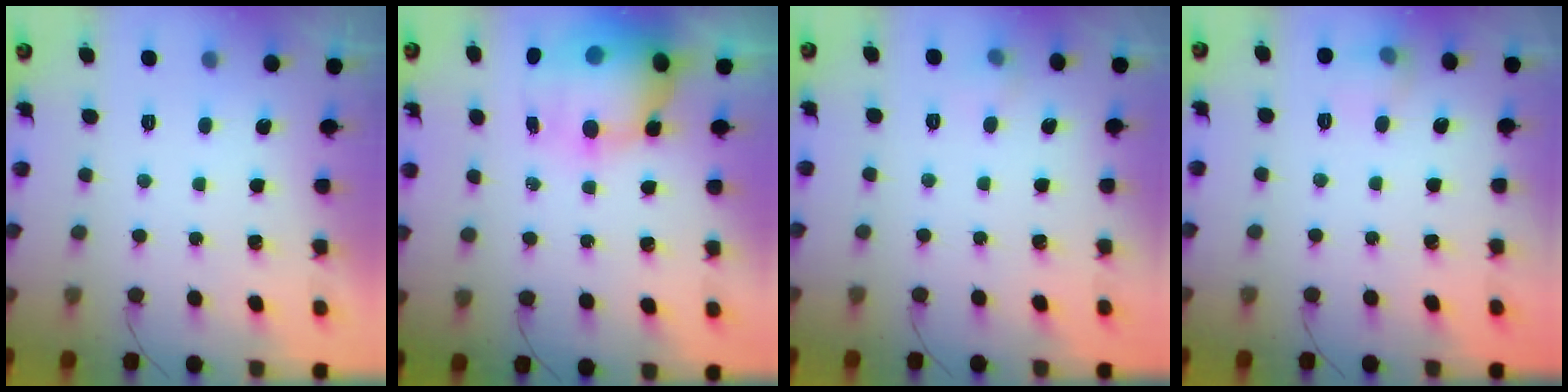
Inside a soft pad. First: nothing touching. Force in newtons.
{"total": 16.3, "press": 14.2, "slide": 8.1}
{"total": 3.8, "press": 3.5, "slide": 1.5}
{"total": 5.9, "press": 5.7, "slide": 1.4}